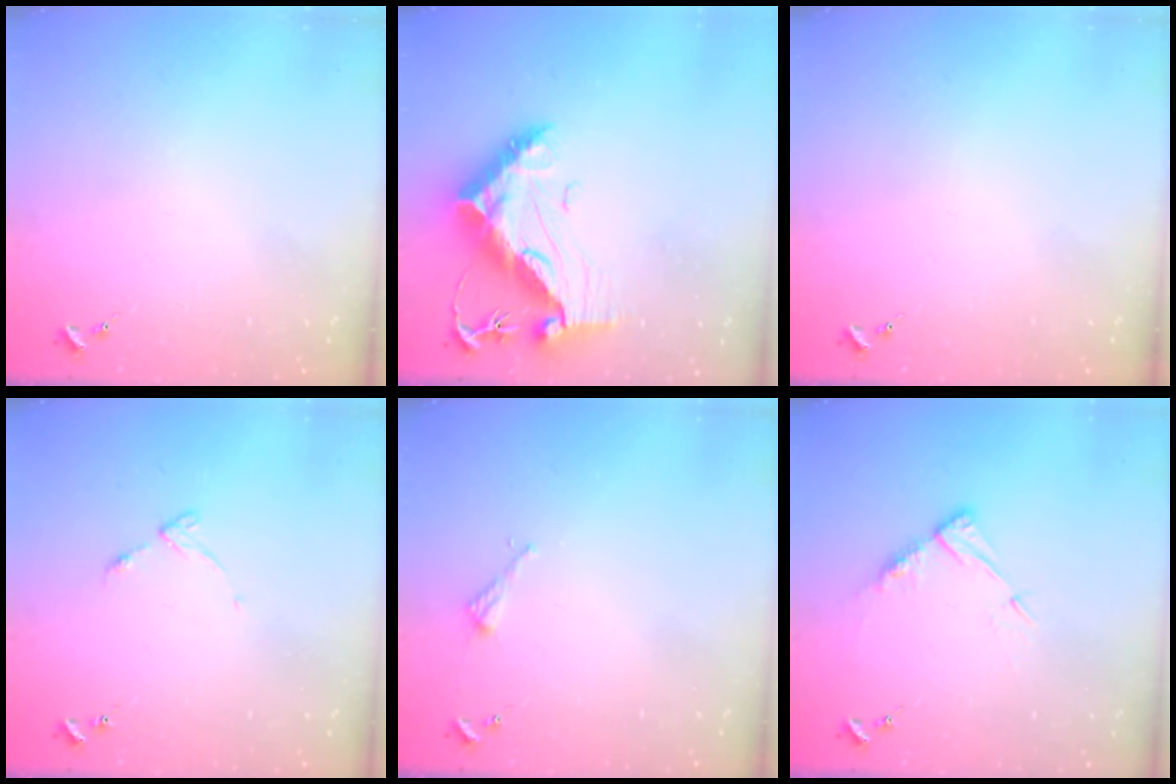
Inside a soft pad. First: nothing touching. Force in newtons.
{"total": 14.8, "press": 14.7, "slide": 1.3}
{"total": 0.0}
{"total": 4.9, "press": 4.9, "slide": 0.6}
{"total": 2.2, "press": 2.2, "slide": 0.2}
{"total": 9.0, "press": 9.0, "slide": 0.8}